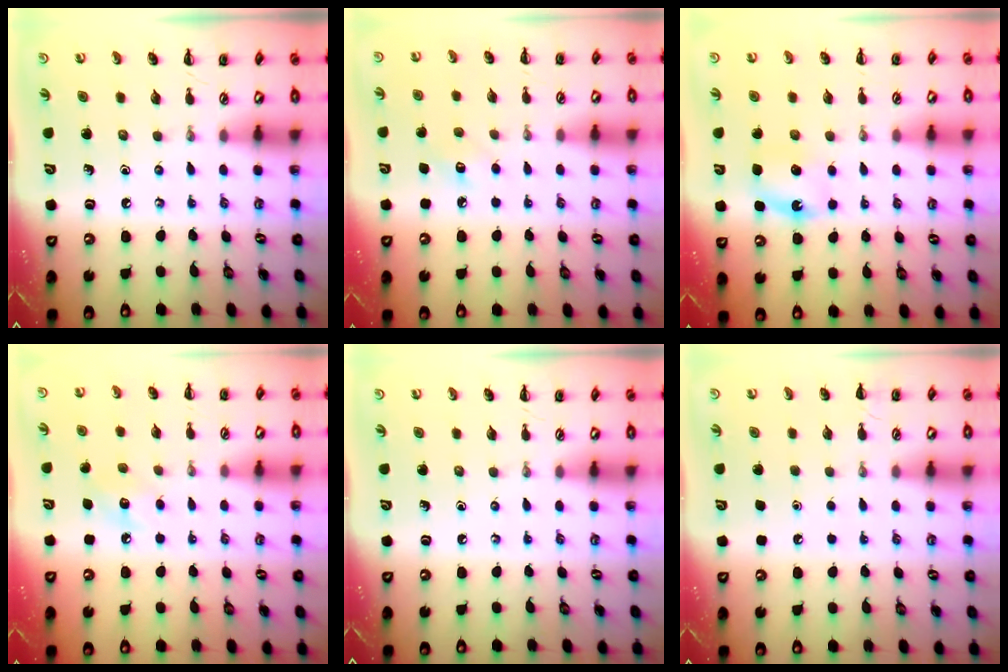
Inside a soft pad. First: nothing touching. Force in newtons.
{"total": 6.1, "press": 6.0, "slide": 1.4}
{"total": 5.6, "press": 5.3, "slide": 1.8}
{"total": 7.5, "press": 7.3, "slide": 1.8}
{"total": 0.0}
{"total": 1.8, "press": 1.8, "slide": 0.1}